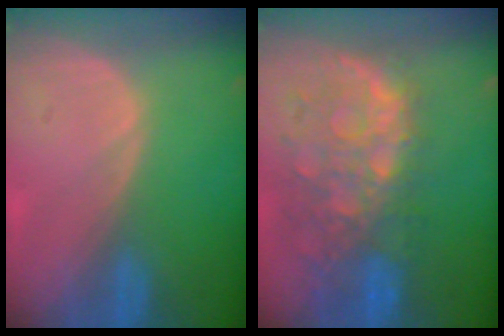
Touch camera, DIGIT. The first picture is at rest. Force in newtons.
{"total": 11.4, "press": 9.7, "slide": 5.9}